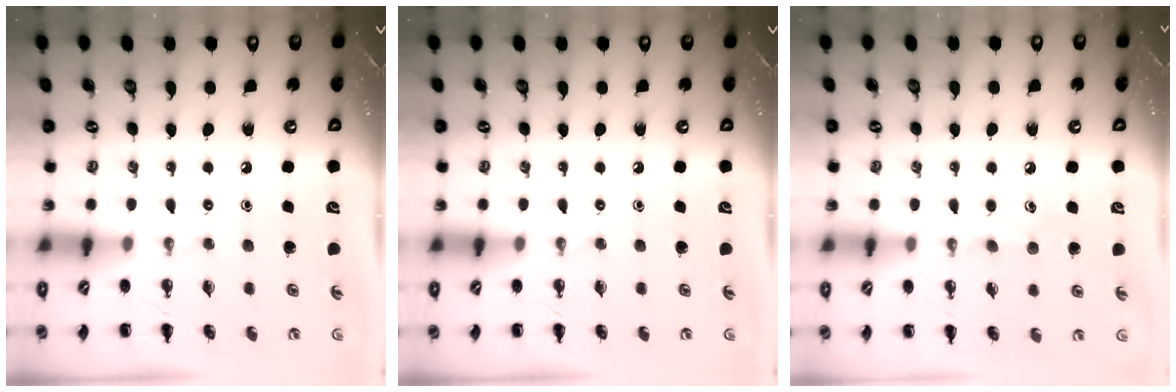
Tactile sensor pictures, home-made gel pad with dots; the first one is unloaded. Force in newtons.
{"total": 0.0}
{"total": 6.5, "press": 6.3, "slide": 1.8}